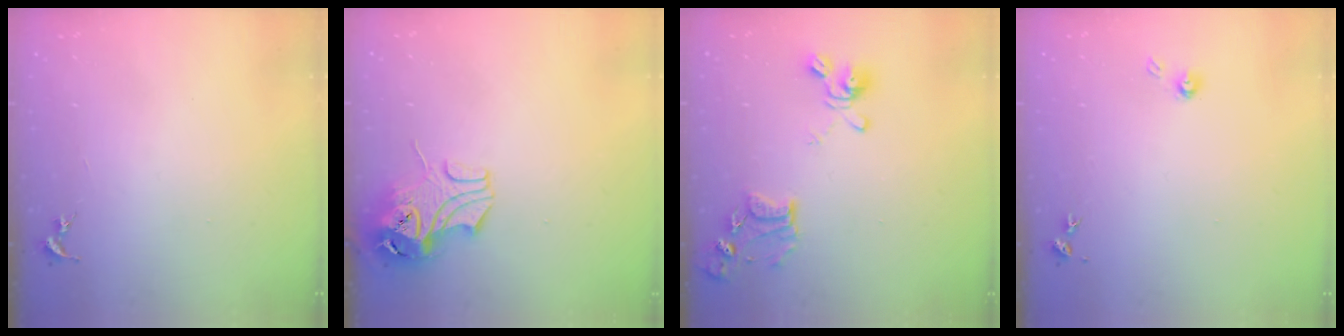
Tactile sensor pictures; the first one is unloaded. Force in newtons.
{"total": 9.8, "press": 9.7, "slide": 1.6}
{"total": 14.6, "press": 14.6, "slide": 1.4}
{"total": 3.9, "press": 3.8, "slide": 0.4}